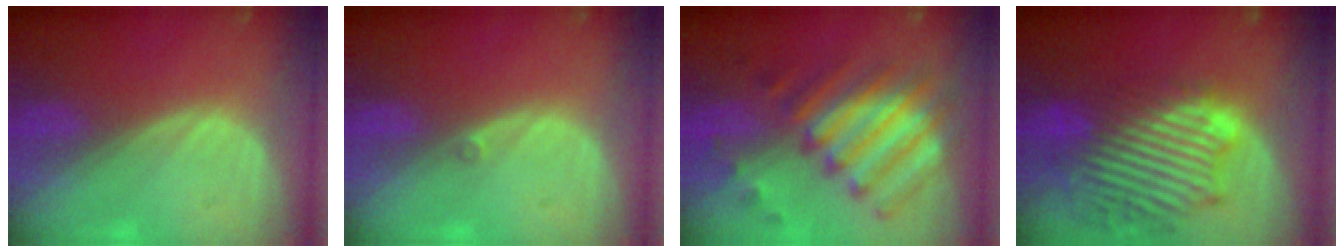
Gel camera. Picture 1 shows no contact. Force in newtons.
{"total": 0.6, "press": 0.5, "slide": 0.3}
{"total": 10.6, "press": 10.2, "slide": 3.1}
{"total": 13.7, "press": 11.9, "slide": 6.9}